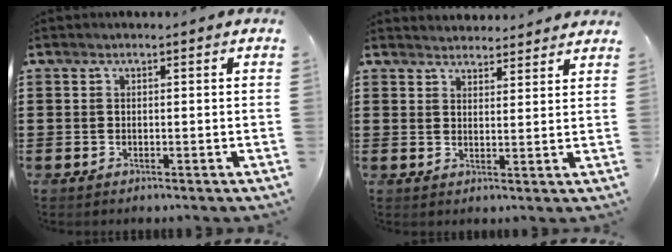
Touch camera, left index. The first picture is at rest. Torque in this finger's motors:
{"motor_torque": [2.14, 0.00, 0.11, 0.01]}